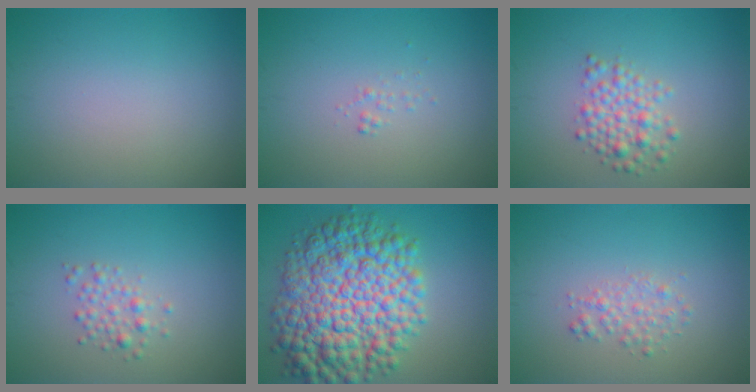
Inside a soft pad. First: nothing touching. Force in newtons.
{"total": 0.5, "press": 0.5, "slide": 0.0}
{"total": 3.0, "press": 3.0, "slide": 0.2}
{"total": 1.7, "press": 1.7, "slide": 0.0}
{"total": 12.6, "press": 12.6, "slide": 0.3}
{"total": 1.6, "press": 1.6, "slide": 0.1}